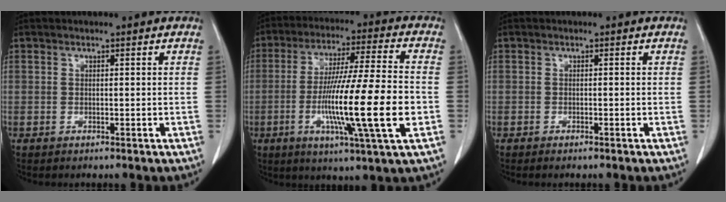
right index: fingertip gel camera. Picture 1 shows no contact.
{"total": 17.2, "force": [-3.8, -0.2, 16.7], "torque": [-0.299, -0.015, -0.071]}
{"total": 0.7, "force": [-0.5, 0.0, 0.4], "torque": [-0.010, -0.002, -0.009]}